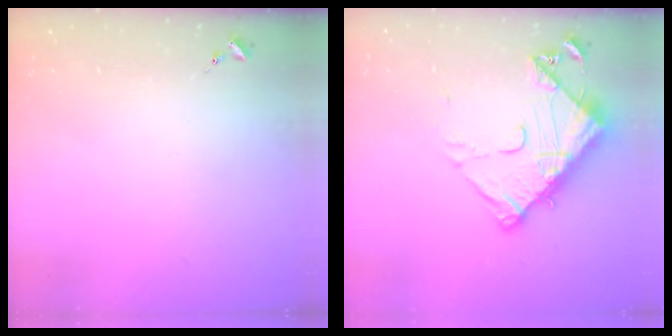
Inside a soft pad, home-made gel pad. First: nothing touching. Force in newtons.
{"total": 13.6, "press": 13.5, "slide": 1.3}